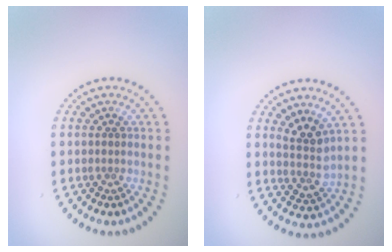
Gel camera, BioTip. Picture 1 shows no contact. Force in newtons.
{"total": 2.5, "press": 1.9, "slide": 1.7}